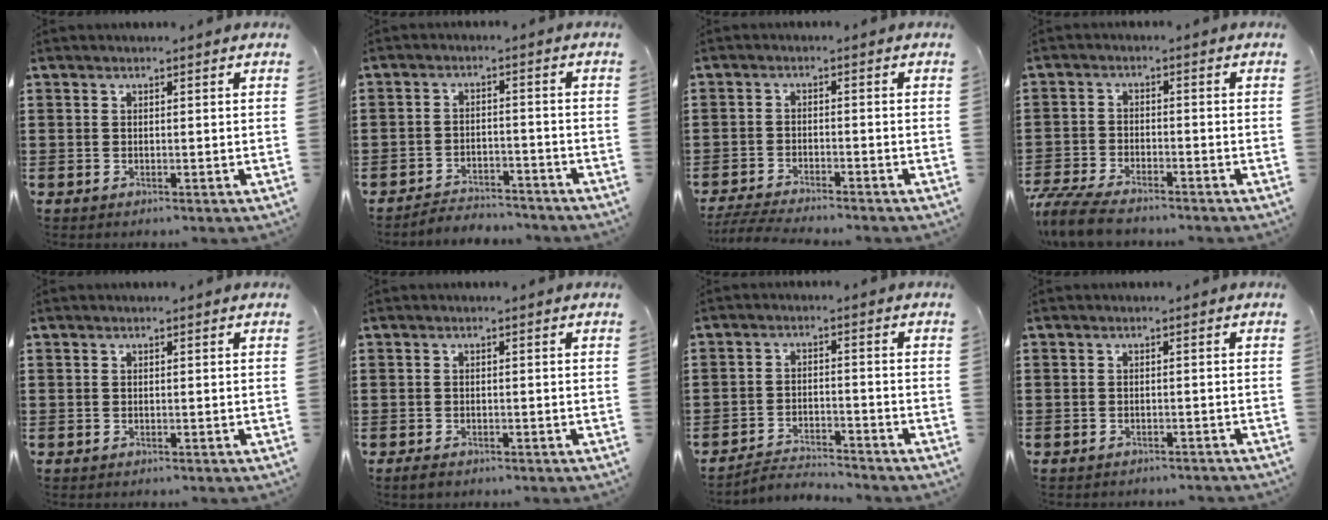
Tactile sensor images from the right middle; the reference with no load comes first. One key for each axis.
{"total": 3.6, "fx": -3.6, "fy": 0.5, "fz": -0.2, "tx": -0.006, "ty": -0.001, "tz": -0.078}
{"total": 3.7, "fx": -3.5, "fy": 0.0, "fz": 1.1, "tx": -0.033, "ty": -0.010, "tz": -0.074}
{"total": 5.9, "fx": -5.3, "fy": 1.0, "fz": 2.4, "tx": -0.070, "ty": -0.007, "tz": -0.109}
{"total": 0.0}
{"total": 1.3, "fx": -1.1, "fy": 0.5, "fz": 0.5, "tx": -0.013, "ty": -0.001, "tz": -0.023}
{"total": 3.1, "fx": -3.1, "fy": 0.3, "fz": 0.1, "tx": -0.012, "ty": 0.001, "tz": -0.068}
{"total": 1.3, "fx": -1.3, "fy": 0.2, "fz": -0.2, "tx": 0.000, "ty": 0.002, "tz": -0.029}